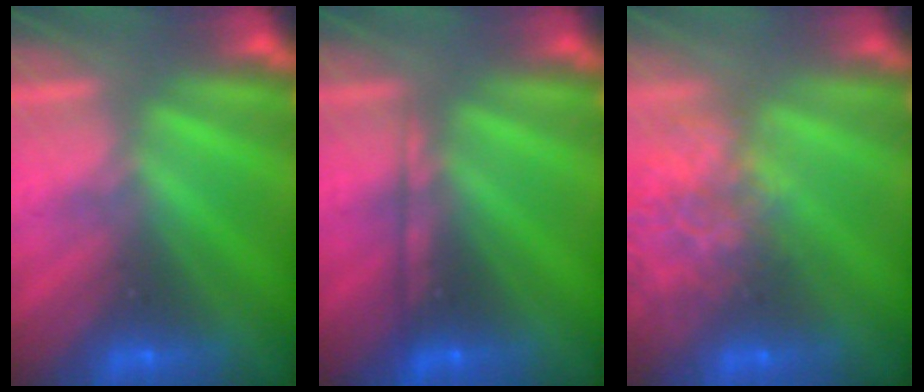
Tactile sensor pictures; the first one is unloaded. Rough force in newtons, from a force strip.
{"total": 2.2}
{"total": 7.4}